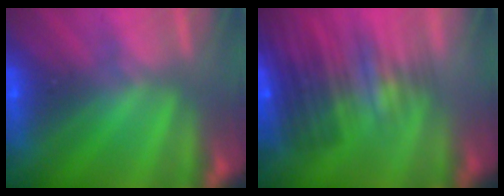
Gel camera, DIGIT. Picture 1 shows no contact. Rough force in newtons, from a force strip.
{"total": 7.0}